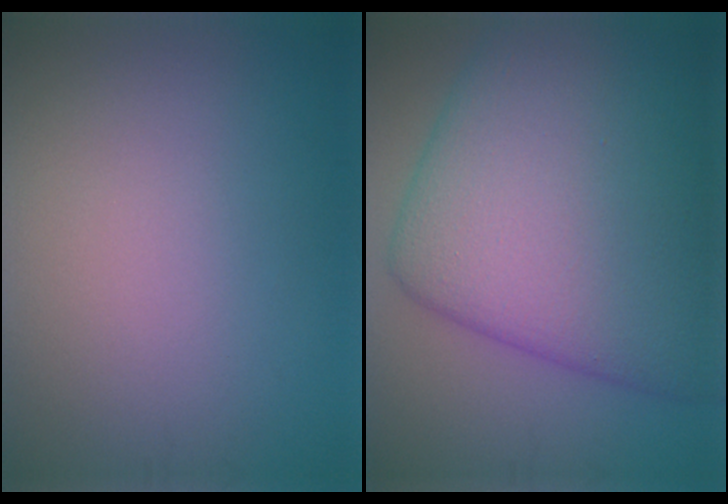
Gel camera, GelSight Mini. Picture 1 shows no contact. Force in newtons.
{"total": 14.7, "press": 14.7, "slide": 0.5}